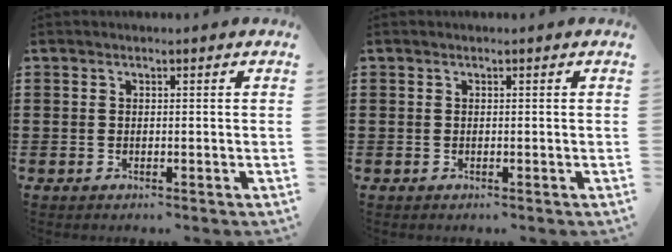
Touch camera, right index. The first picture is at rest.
{"total": 0.0}